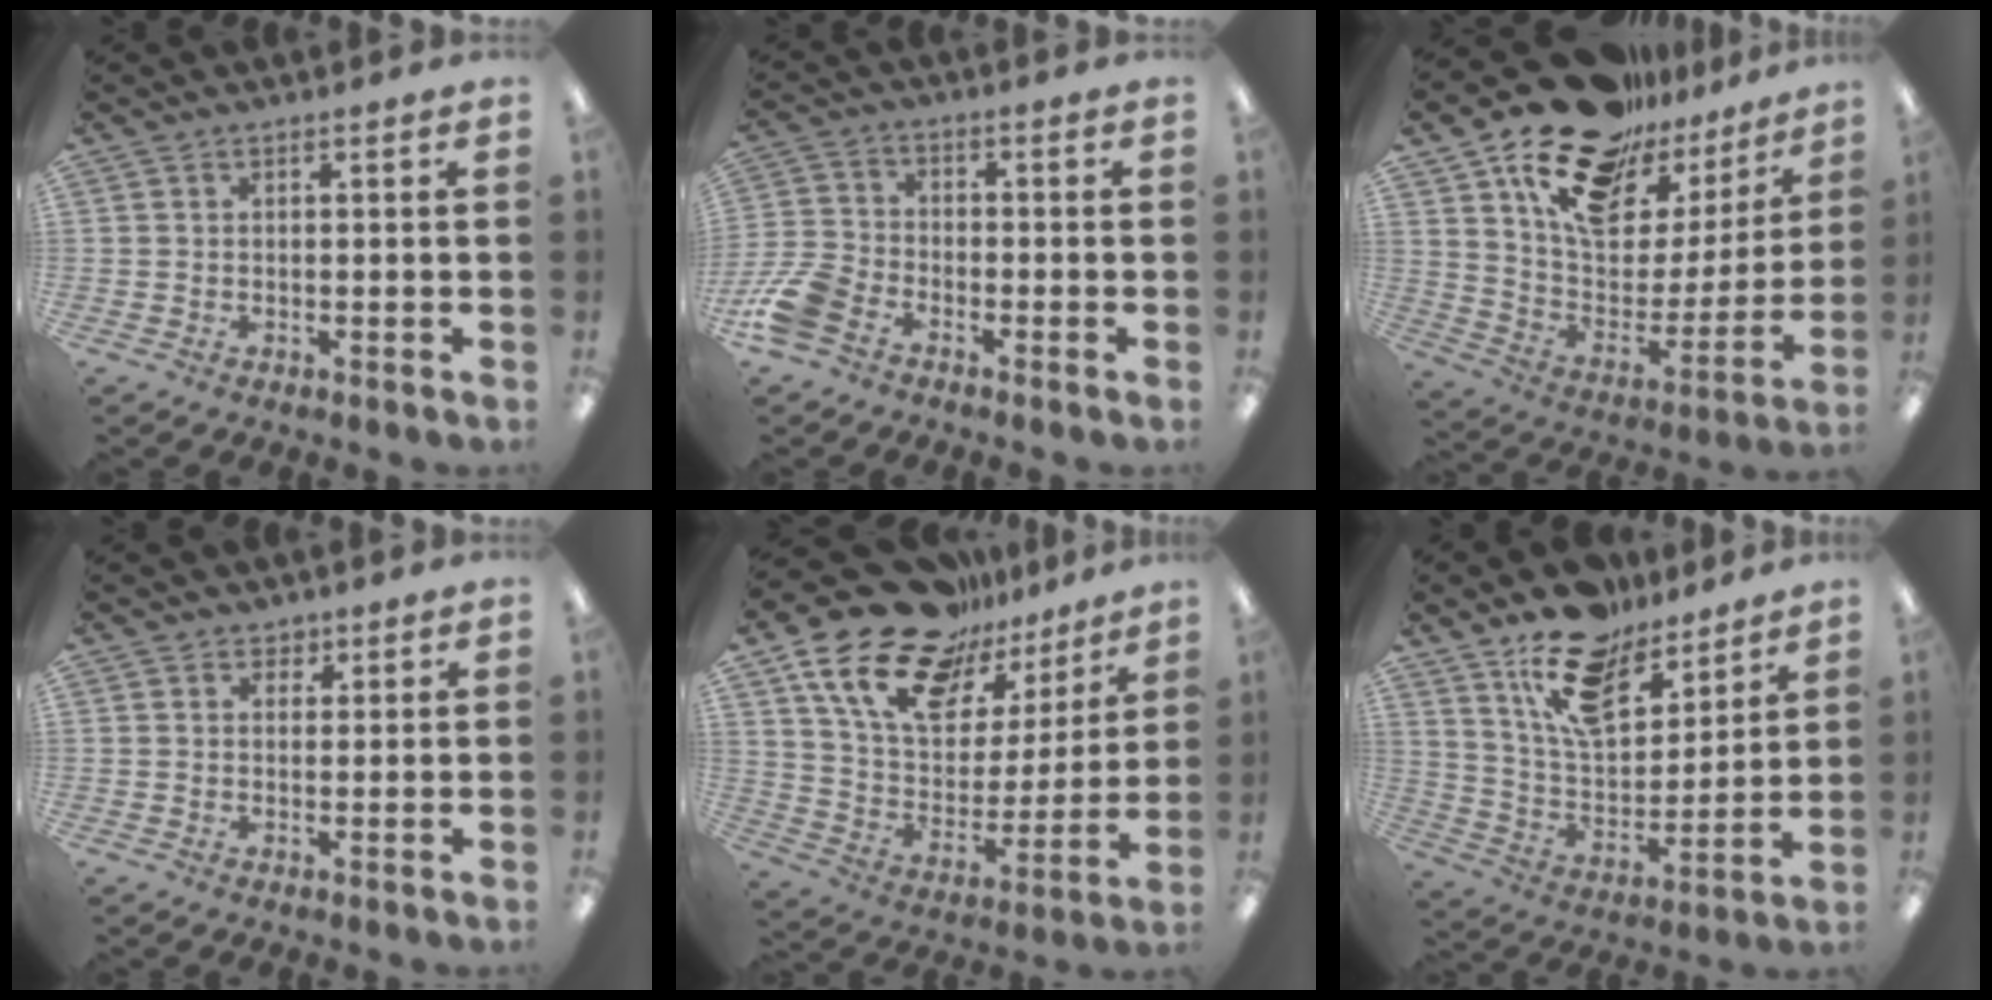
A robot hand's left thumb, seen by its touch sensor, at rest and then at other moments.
{"total": 9.3, "force": [-5.6, 5.4, 5.1], "torque": [-0.112, 0.023, -0.104]}
{"total": 21.5, "force": [15.0, 11.6, 10.2], "torque": [-0.168, -0.096, 0.264]}
{"total": 2.0, "force": [1.4, 1.4, 0.4], "torque": [-0.002, -0.002, 0.024]}
{"total": 20.5, "force": [14.9, 10.7, 9.1], "torque": [-0.175, -0.095, 0.265]}
{"total": 15.9, "force": [12.2, 7.2, 7.3], "torque": [-0.135, -0.068, 0.220]}